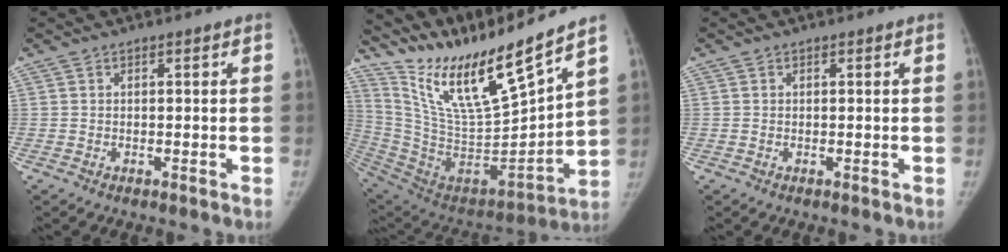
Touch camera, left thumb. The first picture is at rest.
{"total": 23.0, "force": [18.2, 2.5, 13.8], "torque": [-0.213, -0.097, 0.345]}
{"total": 0.0}